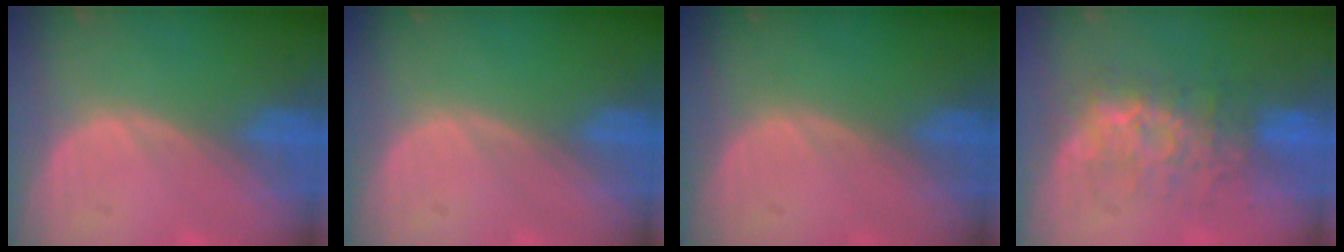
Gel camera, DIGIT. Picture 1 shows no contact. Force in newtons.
{"total": 0.0}
{"total": 0.0}
{"total": 8.1, "press": 7.8, "slide": 1.9}